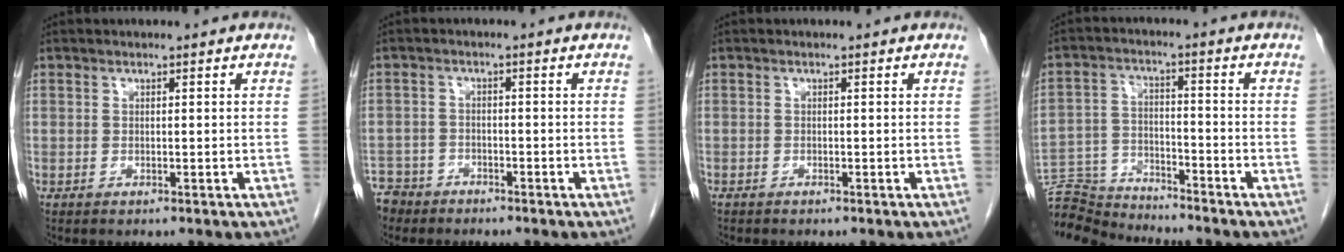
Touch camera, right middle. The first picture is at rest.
{"total": 5.2, "force": [-4.4, 2.8, -0.6], "torque": [0.009, -0.001, -0.087]}
{"total": 0.6, "force": [-0.6, 0.2, 0.2], "torque": [-0.007, 0.000, -0.011]}
{"total": 10.4, "force": [-10.3, 0.6, 0.9], "torque": [-0.019, 0.003, -0.190]}